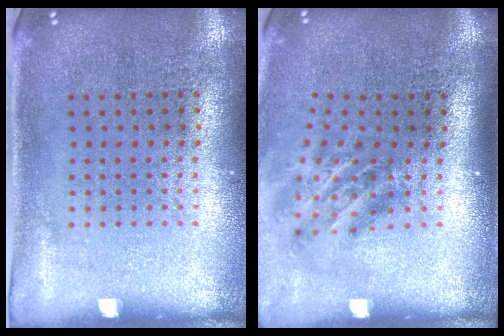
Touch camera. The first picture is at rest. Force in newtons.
{"total": 1.9, "press": 1.2, "slide": 1.5}